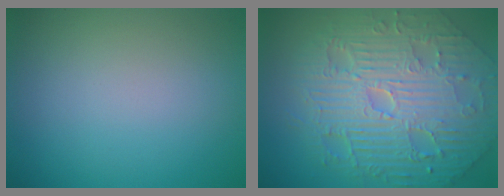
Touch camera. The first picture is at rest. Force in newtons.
{"total": 11.2, "press": 7.2, "slide": 8.6}